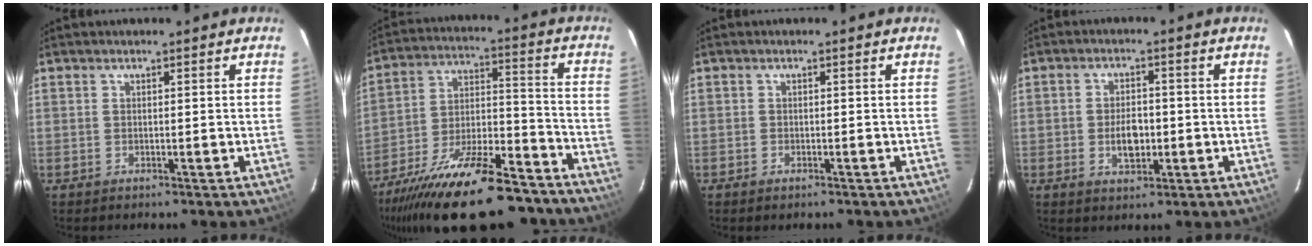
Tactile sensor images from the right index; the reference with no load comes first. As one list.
[{"total": 27.3, "force": [-21.2, 8.4, 14.9], "torque": [-0.272, -0.023, -0.314]}, {"total": 0.9, "force": [-0.7, 0.5, 0.3], "torque": [-0.006, 0.000, -0.012]}, {"total": 5.2, "force": [-1.1, 3.2, 3.9], "torque": [-0.072, 0.004, -0.014]}]